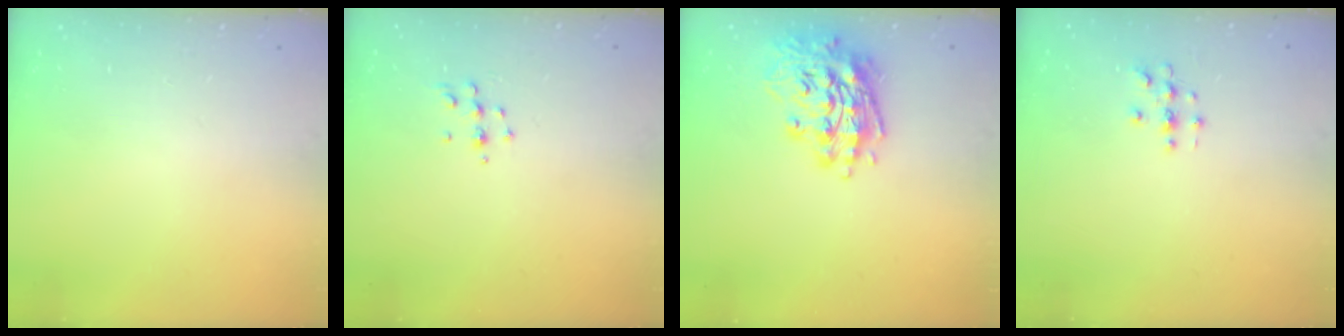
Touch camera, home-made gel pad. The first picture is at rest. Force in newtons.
{"total": 4.7, "press": 4.6, "slide": 0.8}
{"total": 16.2, "press": 16.0, "slide": 2.6}
{"total": 2.9, "press": 2.9, "slide": 0.3}